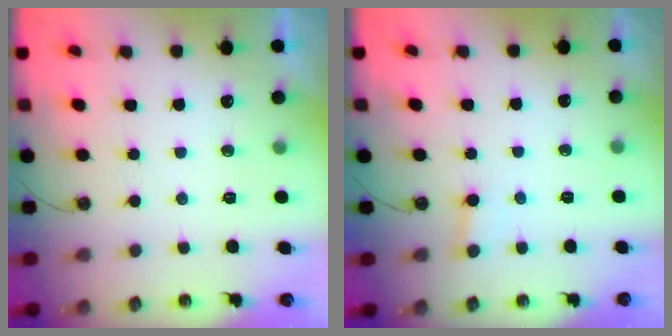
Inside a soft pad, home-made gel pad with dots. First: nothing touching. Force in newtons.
{"total": 2.2, "press": 2.2, "slide": 0.2}